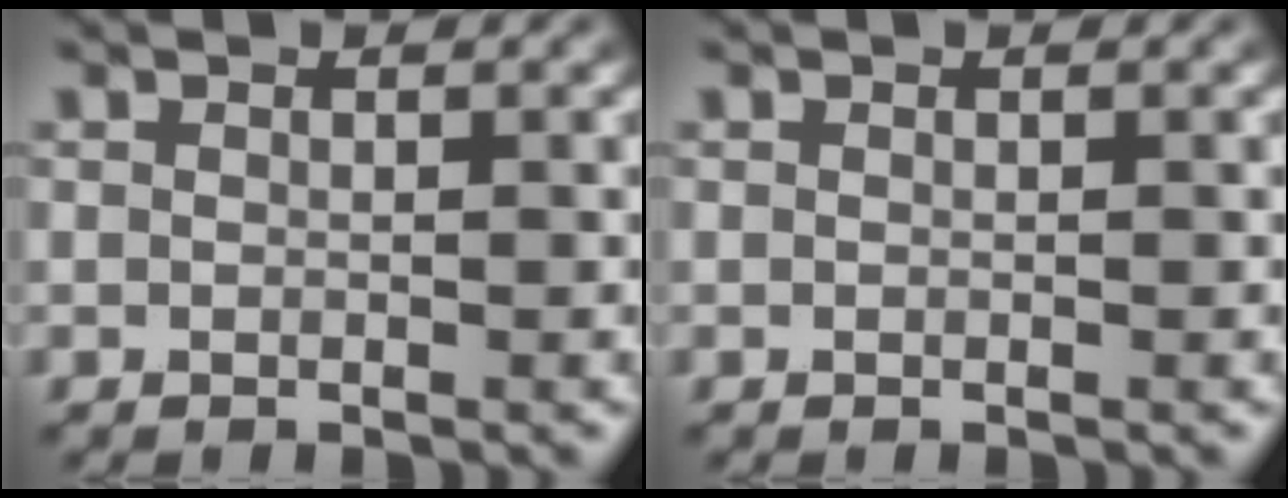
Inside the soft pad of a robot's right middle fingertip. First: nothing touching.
{"total": 0.0}